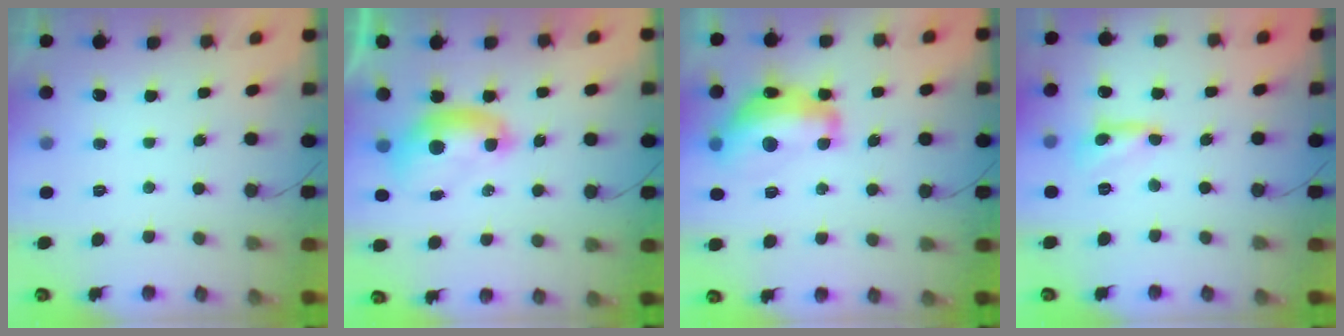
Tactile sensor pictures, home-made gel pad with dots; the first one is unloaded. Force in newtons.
{"total": 7.8, "press": 7.8, "slide": 0.7}
{"total": 16.6, "press": 16.6, "slide": 1.0}
{"total": 3.2, "press": 3.2, "slide": 0.2}